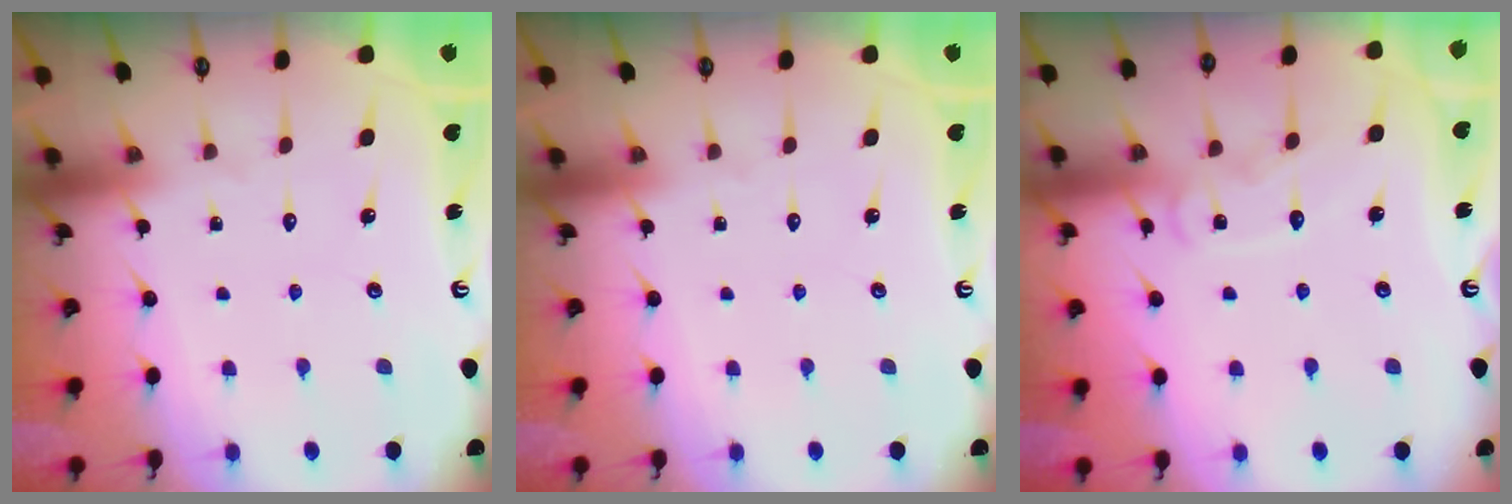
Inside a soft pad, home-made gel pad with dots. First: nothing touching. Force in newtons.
{"total": 0.0}
{"total": 8.1, "press": 8.1, "slide": 0.6}